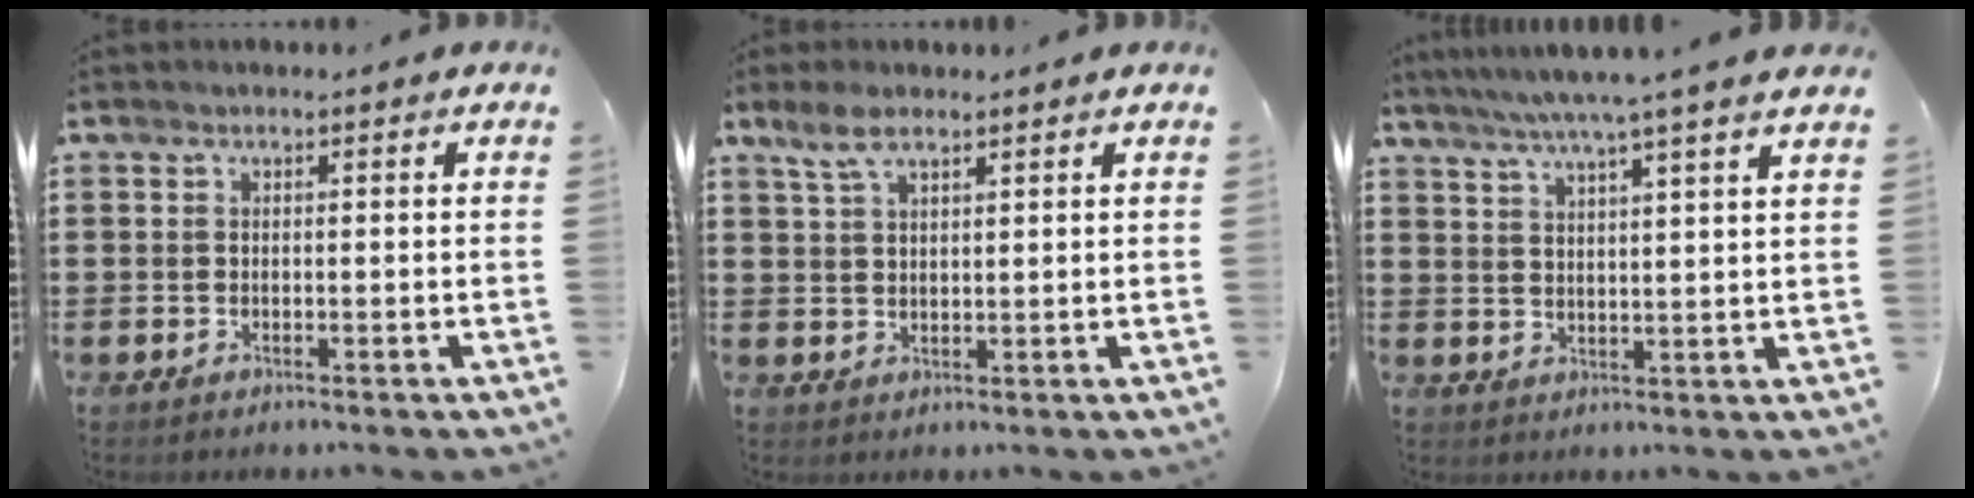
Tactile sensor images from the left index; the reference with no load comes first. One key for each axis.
{"total": 3.7, "fx": 2.6, "fy": 1.3, "fz": 2.4, "tx": -0.052, "ty": 0.005, "tz": 0.047}
{"total": 5.6, "fx": 4.7, "fy": -1.0, "fz": 3.0, "tx": -0.071, "ty": -0.019, "tz": 0.079}